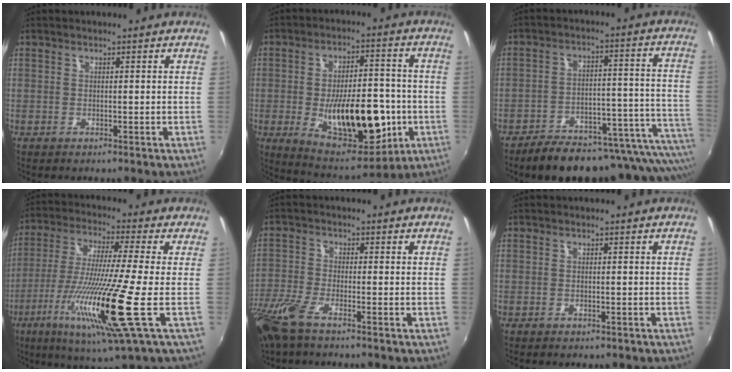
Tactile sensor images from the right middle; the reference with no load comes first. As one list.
[{"total": 18.8, "force": [-4.1, 8.4, 16.3], "torque": [-0.260, -0.009, -0.039]}, {"total": 24.2, "force": [-19.4, 7.2, 12.5], "torque": [-0.146, -0.006, -0.248]}, {"total": 17.4, "force": [-5.9, -1.3, 16.3], "torque": [-0.312, -0.043, -0.109]}, {"total": 9.6, "force": [-6.6, 2.5, 6.5], "torque": [-0.160, -0.035, -0.134]}, {"total": 0.7, "force": [-0.6, 0.1, 0.3], "torque": [-0.006, -0.004, -0.007]}]